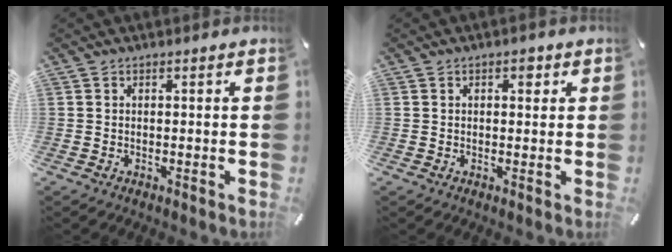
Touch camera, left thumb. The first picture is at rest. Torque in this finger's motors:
{"motor_torque": [0.01, -0.17, 0.03, -0.06, -0.02]}